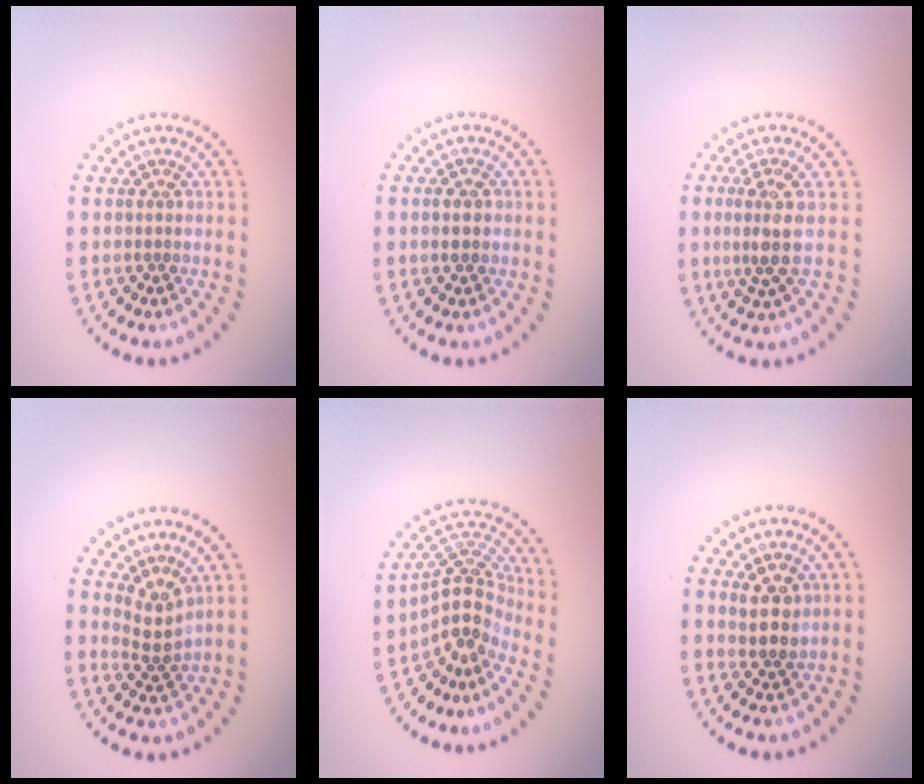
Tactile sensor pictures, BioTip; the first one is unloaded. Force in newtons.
{"total": 2.1, "press": 2.1, "slide": 0.2}
{"total": 2.9, "press": 2.3, "slide": 1.8}
{"total": 2.5, "press": 1.6, "slide": 2.0}
{"total": 3.9, "press": 2.7, "slide": 2.7}
{"total": 2.5, "press": 2.3, "slide": 1.0}